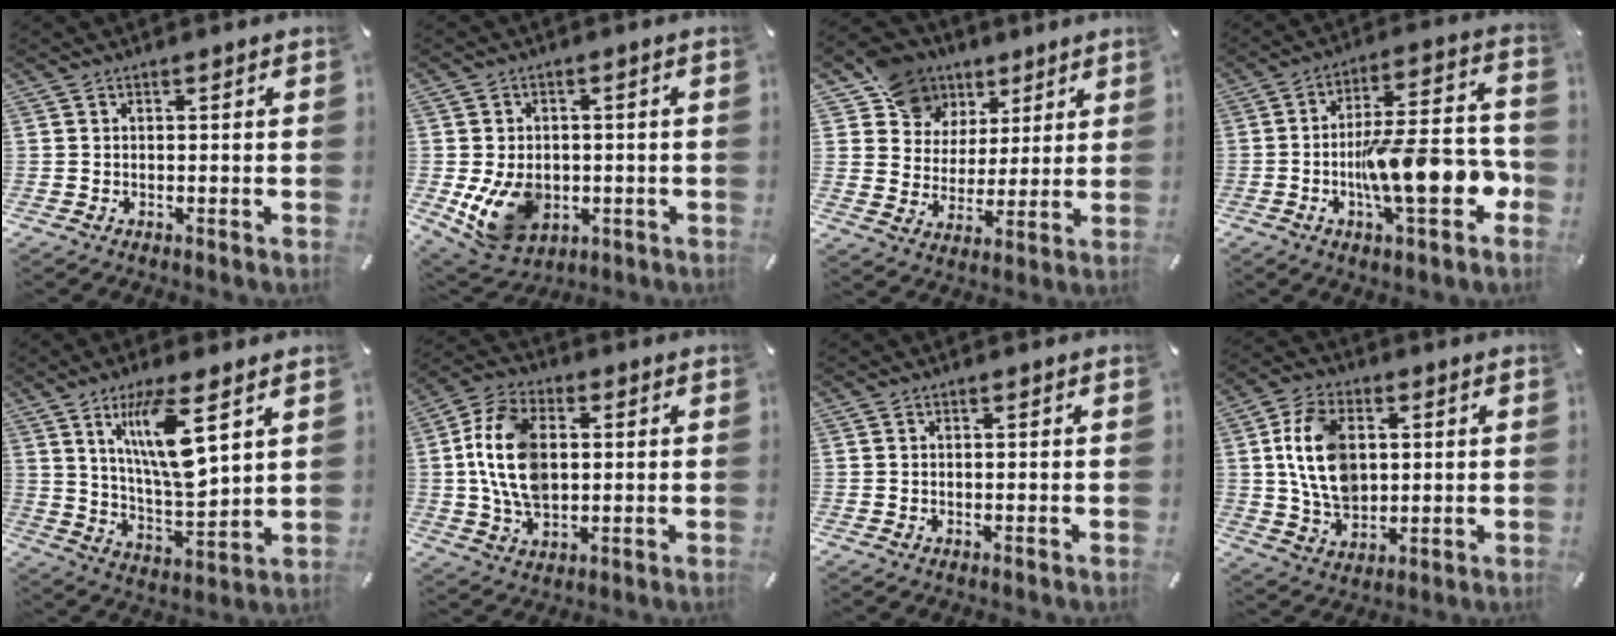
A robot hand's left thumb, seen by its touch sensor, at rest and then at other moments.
{"total": 11.3, "force": [-2.4, 8.9, 6.6], "torque": [-0.130, 0.004, -0.039]}
{"total": 12.4, "force": [7.5, 9.7, 1.7], "torque": [-0.048, -0.051, 0.147]}
{"total": 17.7, "force": [-4.8, 5.6, 16.2], "torque": [-0.246, -0.001, -0.073]}
{"total": 15.1, "force": [7.5, 4.1, 12.4], "torque": [-0.239, -0.033, 0.118]}
{"total": 14.2, "force": [1.0, 9.6, 10.5], "torque": [-0.244, 0.009, 0.017]}
{"total": 0.0}
{"total": 12.7, "force": [2.0, 9.1, 8.6], "torque": [-0.185, 0.009, 0.036]}